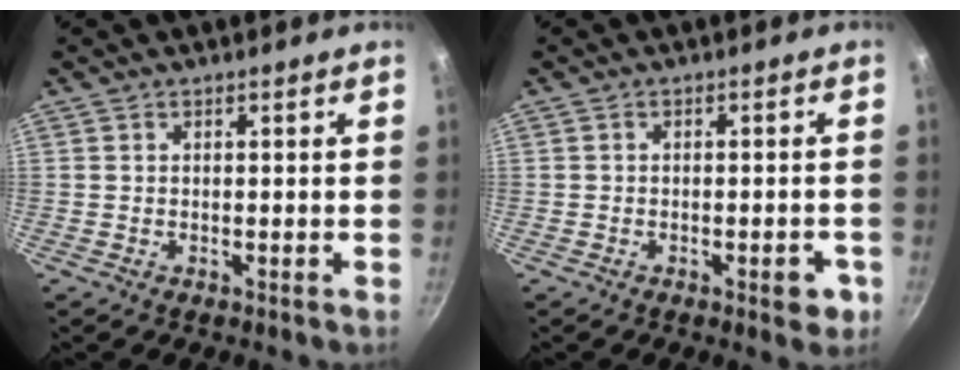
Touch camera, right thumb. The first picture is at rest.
{"total": 4.1, "force": [-1.7, 1.7, 3.2], "torque": [-0.028, 0.011, -0.020]}